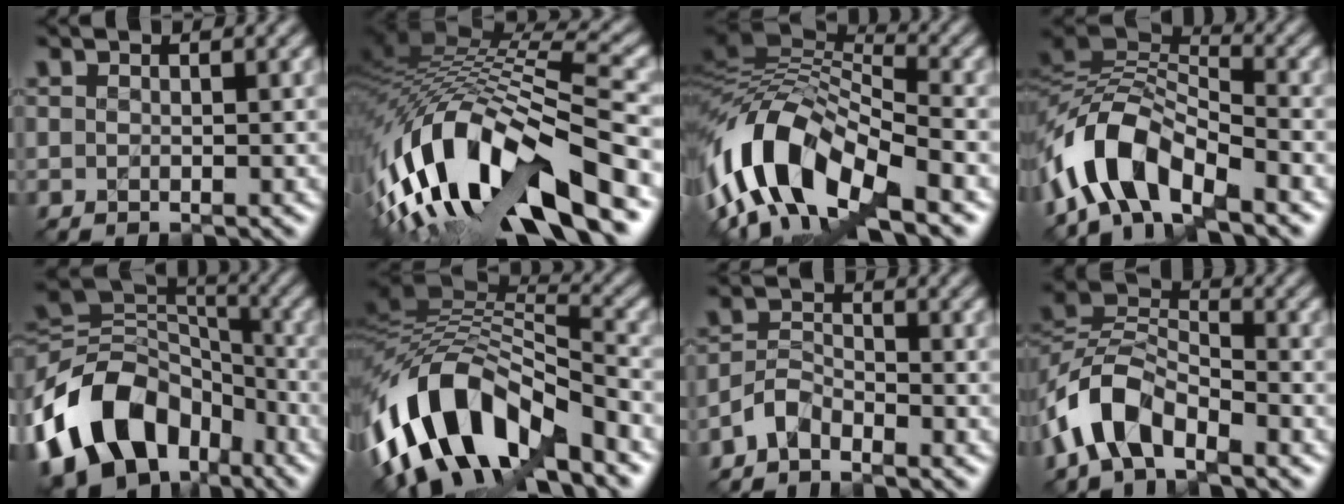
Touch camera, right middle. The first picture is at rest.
{"total": 15.5, "force": [-6.1, 5.8, 13.0], "torque": [-0.263, 0.022, -0.114]}
{"total": 12.4, "force": [-4.9, 5.6, 9.9], "torque": [-0.185, 0.023, -0.102]}
{"total": 8.3, "force": [-5.0, 3.8, 5.4], "torque": [-0.093, 0.014, -0.103]}
{"total": 13.2, "force": [-6.2, 9.3, 7.2], "torque": [-0.145, 0.017, -0.119]}
{"total": 12.4, "force": [-5.6, 5.8, 9.4], "torque": [-0.168, 0.018, -0.097]}
{"total": 2.1, "force": [-1.8, 0.7, 0.6], "torque": [-0.017, 0.011, -0.044]}
{"total": 5.7, "force": [-3.5, 3.1, 3.2], "torque": [-0.058, 0.007, -0.078]}